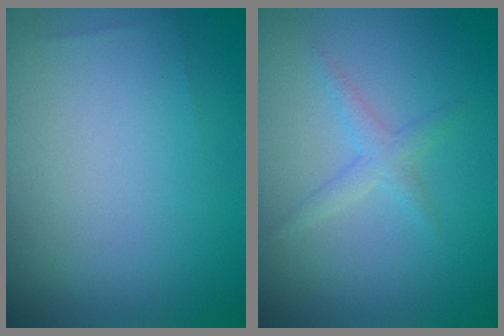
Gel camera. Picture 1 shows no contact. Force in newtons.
{"total": 1.4, "press": 1.4, "slide": 0.0}